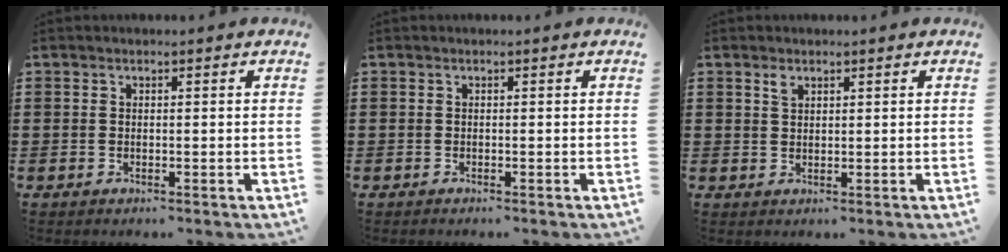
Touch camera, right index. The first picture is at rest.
{"total": 0.0}
{"total": 1.4, "force": [1.0, 0.7, 0.7], "torque": [-0.017, 0.003, 0.018]}